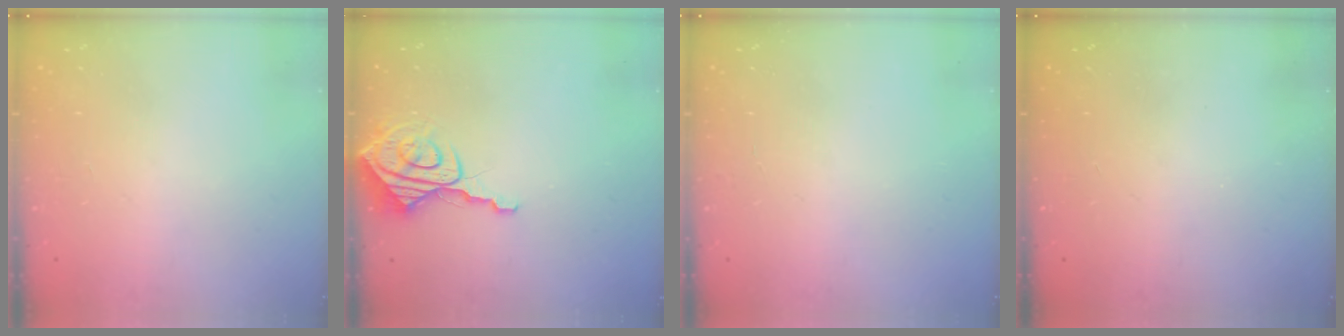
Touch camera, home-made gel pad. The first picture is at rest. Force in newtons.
{"total": 8.8, "press": 8.7, "slide": 0.8}
{"total": 1.8, "press": 1.8, "slide": 0.1}
{"total": 0.0}